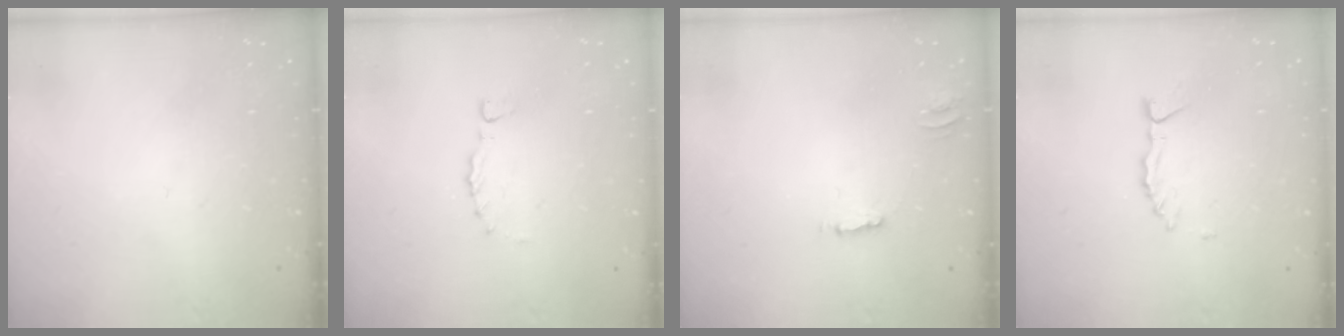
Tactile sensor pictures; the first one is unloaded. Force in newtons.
{"total": 0.0}
{"total": 2.3, "press": 2.3, "slide": 0.2}
{"total": 2.8, "press": 2.7, "slide": 0.3}